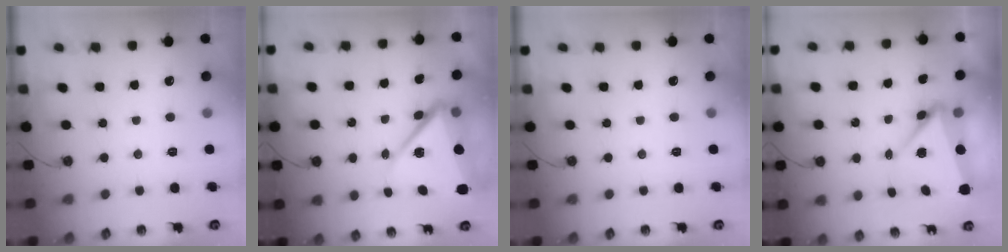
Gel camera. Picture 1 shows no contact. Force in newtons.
{"total": 11.8, "press": 11.8, "slide": 1.2}
{"total": 0.0}
{"total": 6.2, "press": 5.9, "slide": 1.9}